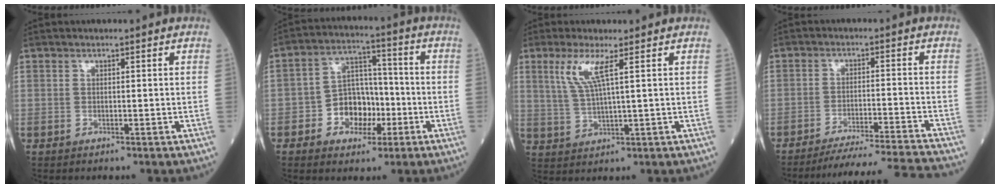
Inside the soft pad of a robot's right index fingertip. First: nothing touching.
{"total": 8.5, "force": [-2.8, 6.0, 5.4], "torque": [-0.101, 0.027, -0.044]}
{"total": 5.3, "force": [2.3, -0.2, 4.8], "torque": [-0.106, -0.001, 0.052]}
{"total": 15.6, "force": [-15.0, -2.1, 4.1], "torque": [-0.050, -0.018, -0.214]}